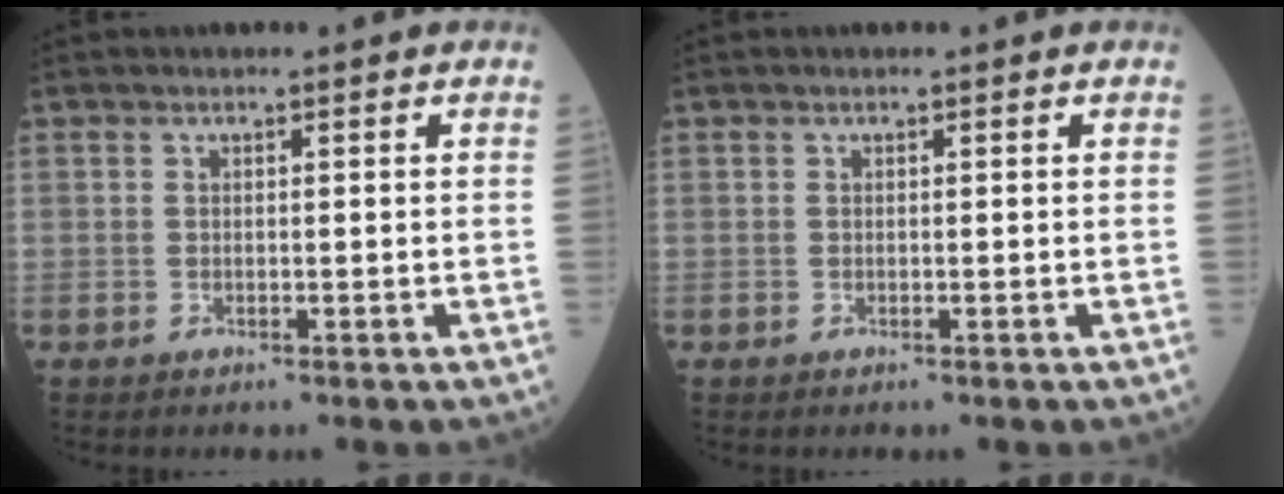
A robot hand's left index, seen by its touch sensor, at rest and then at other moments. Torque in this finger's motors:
{"motor_torque": [0.00, 0.00, 0.00, 0.00]}